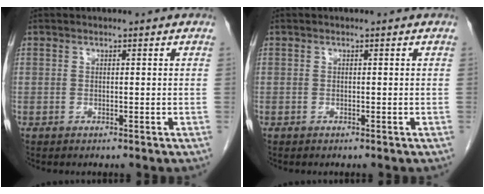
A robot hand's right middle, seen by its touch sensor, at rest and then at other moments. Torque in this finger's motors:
{"motor_torque": [0.36, -0.36, -0.17, -0.03]}